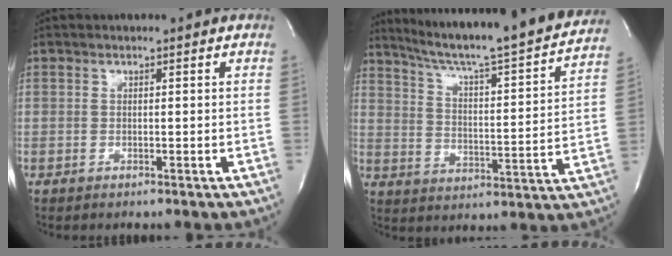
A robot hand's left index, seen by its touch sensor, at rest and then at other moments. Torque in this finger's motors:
{"motor_torque": [-0.12, -0.21, 0.32, 0.11]}